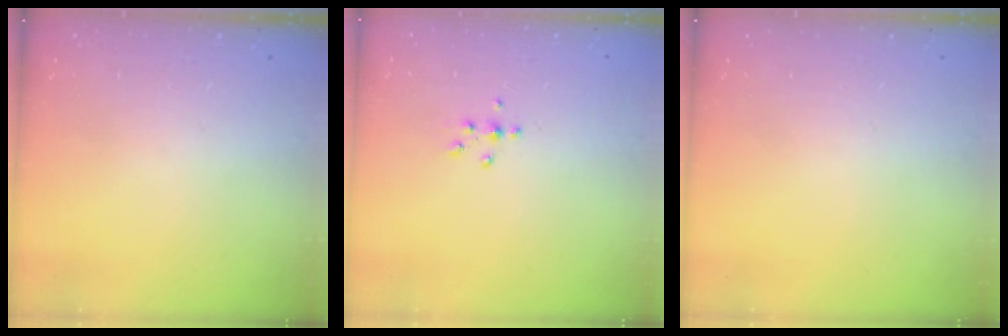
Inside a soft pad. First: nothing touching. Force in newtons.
{"total": 3.8, "press": 3.8, "slide": 0.2}
{"total": 0.0}